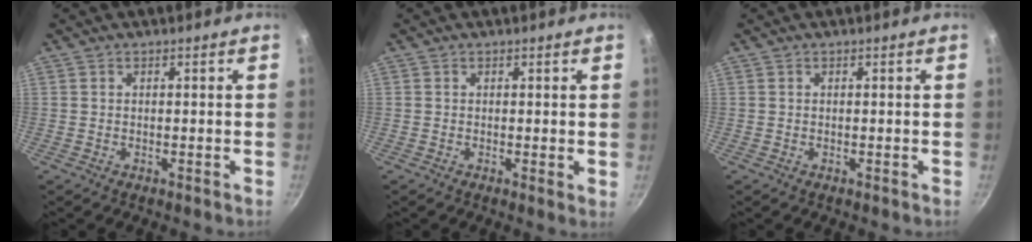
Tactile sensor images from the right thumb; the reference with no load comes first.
{"total": 0.9, "force": [0.3, 0.4, 0.8], "torque": [-0.012, -0.004, 0.001]}
{"total": 0.0}